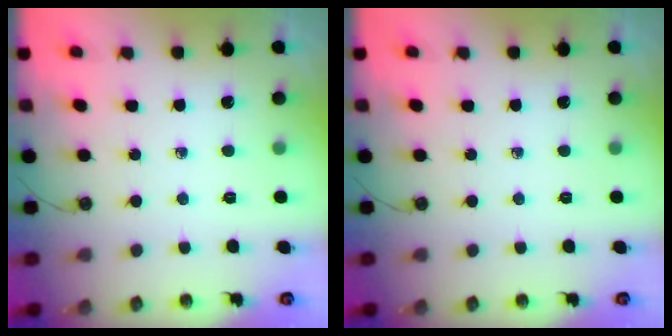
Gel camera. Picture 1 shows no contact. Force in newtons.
{"total": 0.0}